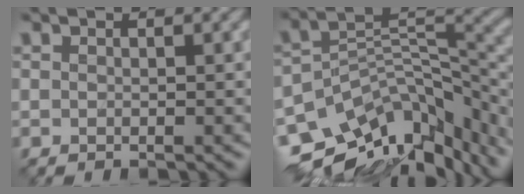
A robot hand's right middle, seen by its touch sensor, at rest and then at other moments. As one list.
[{"total": 11.7, "force": [-7.4, 5.9, 6.8], "torque": [-0.126, 0.006, -0.111]}]